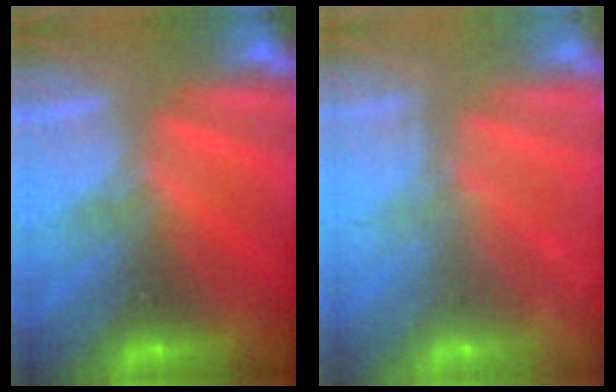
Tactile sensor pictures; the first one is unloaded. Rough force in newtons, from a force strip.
{"total": 6.4}